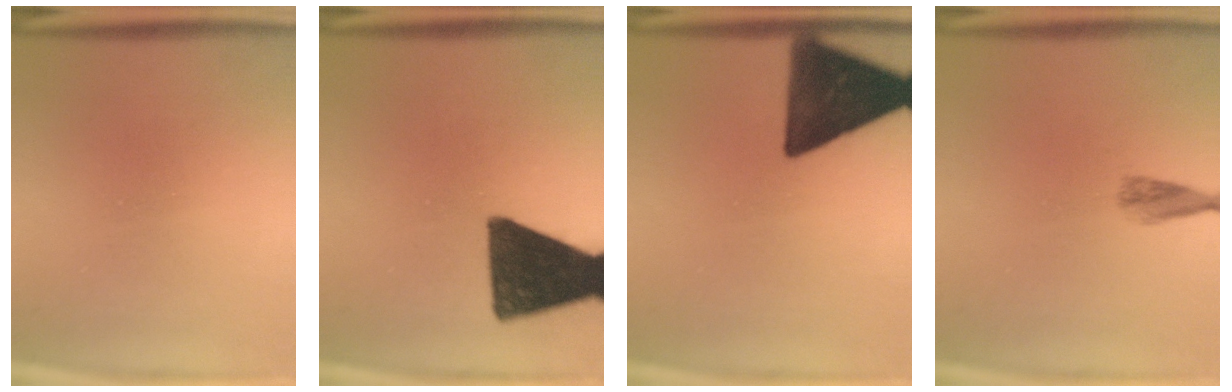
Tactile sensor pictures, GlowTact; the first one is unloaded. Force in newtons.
{"total": 15.0}
{"total": 15.2}
{"total": 1.8}